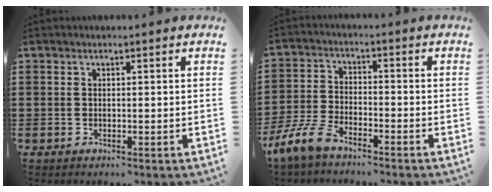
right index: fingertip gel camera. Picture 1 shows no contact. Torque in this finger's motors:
{"motor_torque": [1.96, -0.18, 0.25, 0.16]}